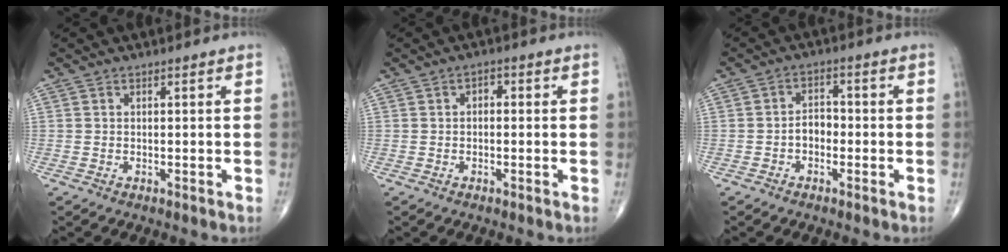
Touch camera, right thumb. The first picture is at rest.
{"total": 1.7, "force": [0.1, 1.1, 1.3], "torque": [-0.010, 0.006, -0.006]}
{"total": 3.5, "force": [-1.2, 2.5, 2.2], "torque": [-0.023, 0.019, -0.029]}